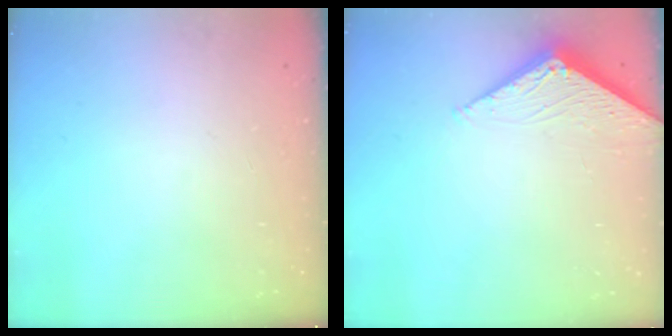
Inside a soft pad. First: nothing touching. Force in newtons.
{"total": 4.0, "press": 4.0, "slide": 0.5}